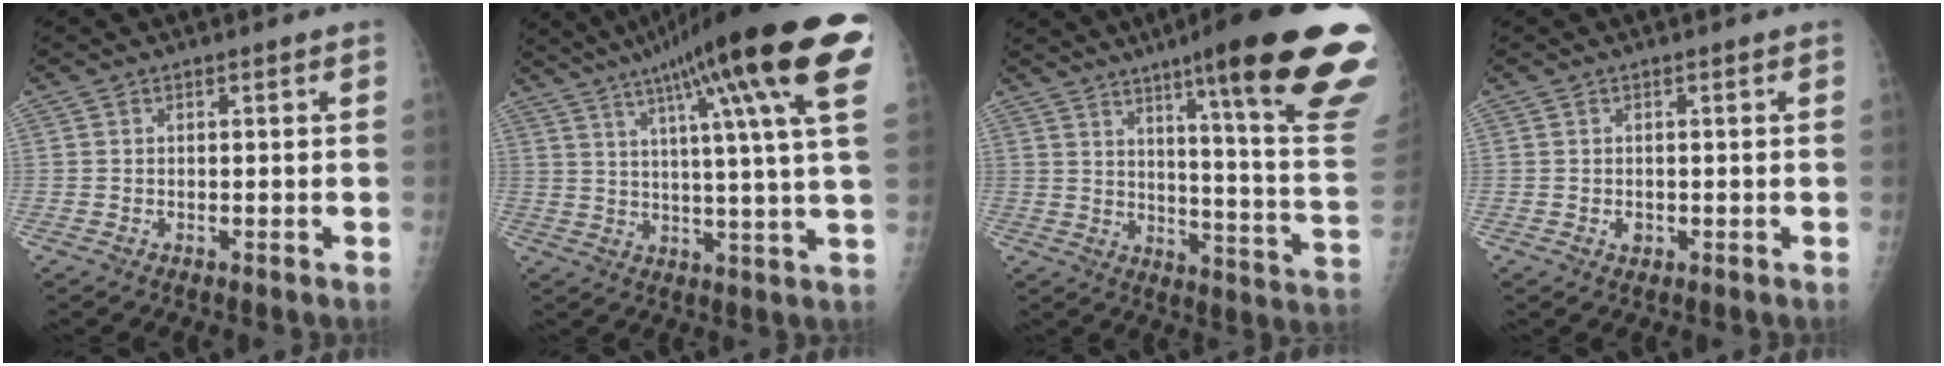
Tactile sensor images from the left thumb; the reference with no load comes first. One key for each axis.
{"total": 24.5, "fx": 12.3, "fy": 2.5, "fz": 21.0, "tx": -0.308, "ty": -0.005, "tz": 0.164}
{"total": 27.7, "fx": 16.3, "fy": 2.5, "fz": 22.3, "tx": -0.243, "ty": -0.079, "tz": 0.224}
{"total": 1.4, "fx": -0.2, "fy": 1.1, "fz": 0.7, "tx": -0.007, "ty": 0.001, "tz": 0.000}